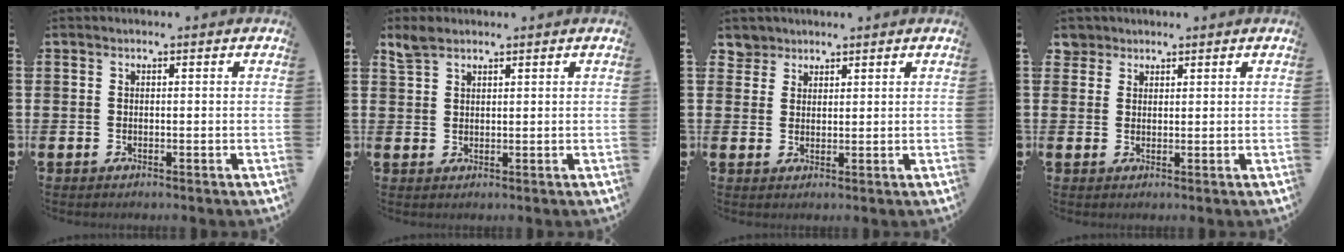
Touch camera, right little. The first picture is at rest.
{"total": 2.0, "force": [1.8, 0.7, 0.4], "torque": [-0.008, 0.003, 0.034]}
{"total": 3.0, "force": [2.6, 1.4, -0.3], "torque": [0.008, -0.006, 0.049]}
{"total": 2.4, "force": [2.1, 1.3, -0.1], "torque": [0.008, 0.000, 0.037]}